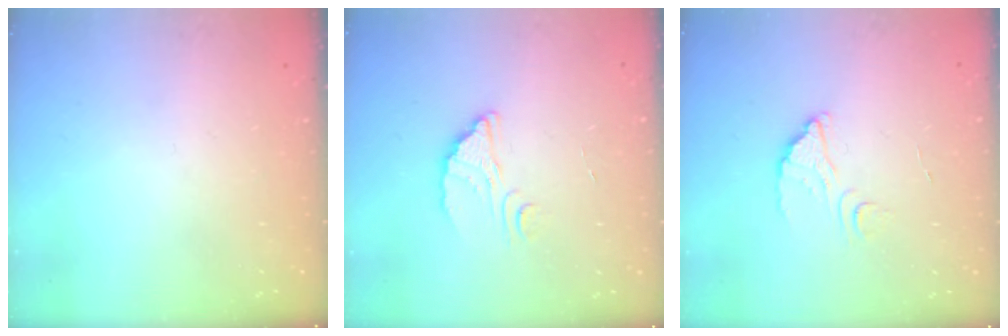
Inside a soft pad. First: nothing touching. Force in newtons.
{"total": 2.9, "press": 2.9, "slide": 0.1}
{"total": 3.7, "press": 3.7, "slide": 0.1}